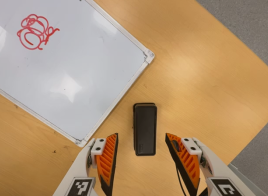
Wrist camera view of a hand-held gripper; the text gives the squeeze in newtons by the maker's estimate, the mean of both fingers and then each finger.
{"total": 0.0}